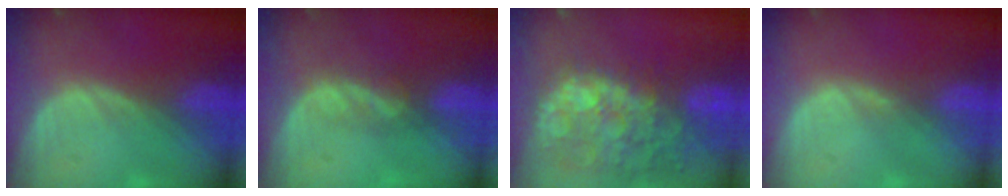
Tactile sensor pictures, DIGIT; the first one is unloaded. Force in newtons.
{"total": 3.1, "press": 2.7, "slide": 1.6}
{"total": 14.3, "press": 11.7, "slide": 8.2}
{"total": 0.7, "press": 0.7, "slide": 0.2}